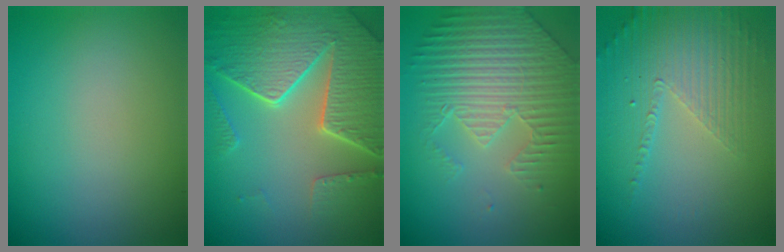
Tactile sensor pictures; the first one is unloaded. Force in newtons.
{"total": 8.3, "press": 6.1, "slide": 5.6}
{"total": 4.2, "press": 4.1, "slide": 1.0}
{"total": 5.2, "press": 3.1, "slide": 4.1}